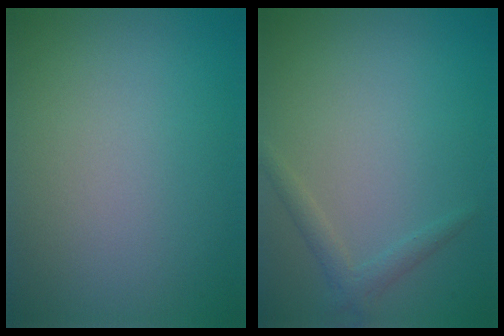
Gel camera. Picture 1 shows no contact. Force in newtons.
{"total": 1.4, "press": 1.4, "slide": 0.1}